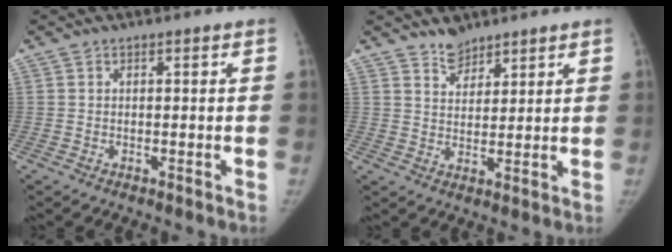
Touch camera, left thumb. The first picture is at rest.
{"total": 4.1, "force": [3.5, 2.0, 0.6], "torque": [0.014, -0.029, 0.061]}